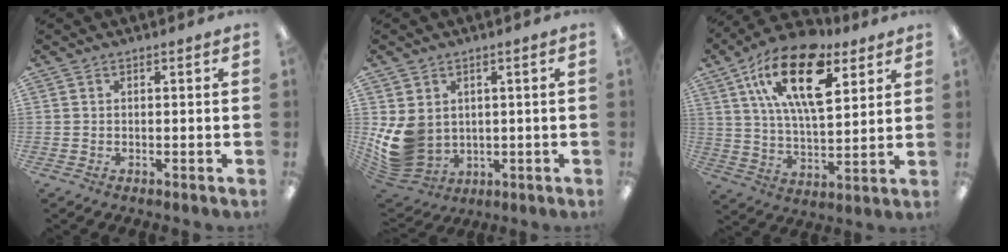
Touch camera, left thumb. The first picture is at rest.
{"total": 9.9, "force": [0.6, 8.5, 5.2], "torque": [-0.139, -0.016, 0.020]}
{"total": 21.1, "force": [11.0, 9.8, 15.1], "torque": [-0.274, -0.040, 0.186]}